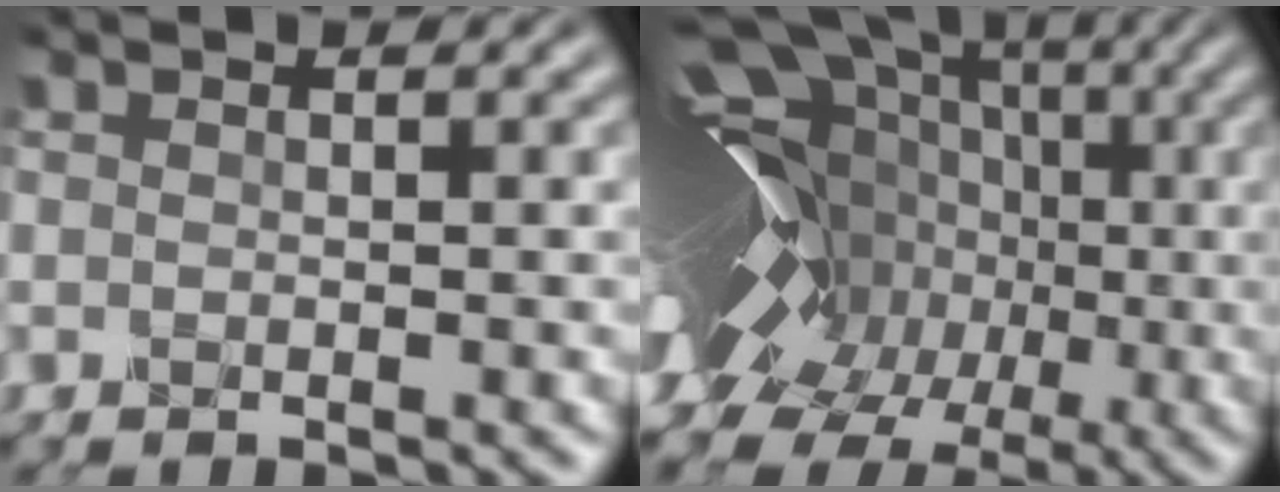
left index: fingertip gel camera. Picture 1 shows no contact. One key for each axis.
{"total": 19.5, "fx": -2.1, "fy": 14.2, "fz": 13.3, "tx": -0.225, "ty": 0.033, "tz": -0.056}